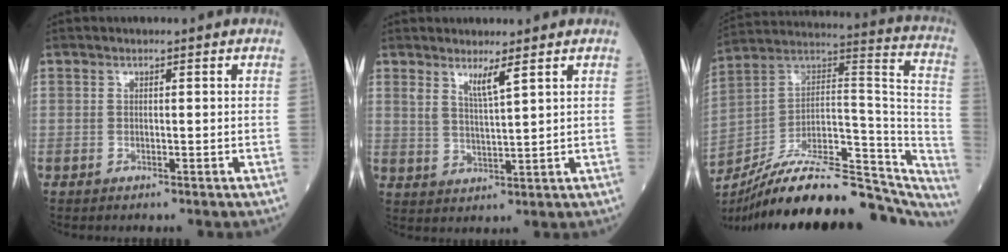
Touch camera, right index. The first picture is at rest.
{"total": 3.6, "force": [2.4, -0.1, 2.8], "torque": [-0.055, -0.013, 0.048]}
{"total": 33.9, "force": [-28.1, 8.8, 16.9], "torque": [-0.241, 0.008, -0.409]}